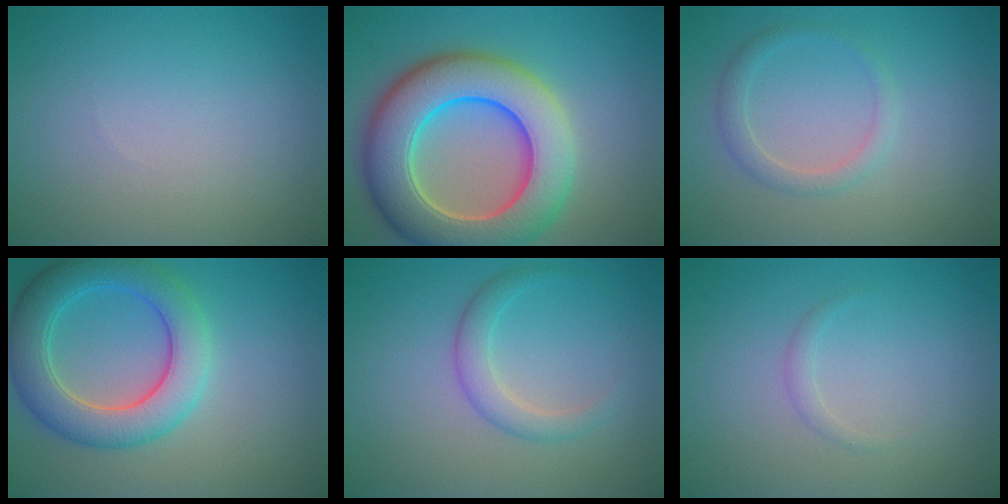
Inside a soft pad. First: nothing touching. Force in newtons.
{"total": 11.2, "press": 11.2, "slide": 0.6}
{"total": 1.8, "press": 1.8, "slide": 0.1}
{"total": 6.7, "press": 6.7, "slide": 0.2}
{"total": 2.2, "press": 2.2, "slide": 0.1}
{"total": 0.8, "press": 0.8, "slide": 0.0}